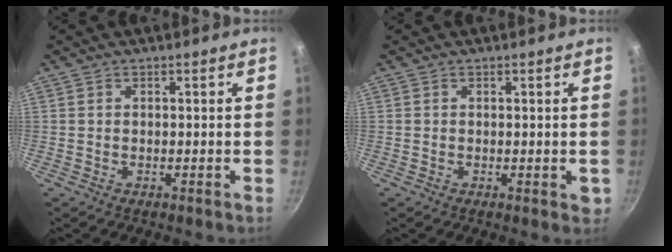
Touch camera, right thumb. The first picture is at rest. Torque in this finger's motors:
{"motor_torque": [2.66, 2.36, 0.28, -0.08, -0.02]}